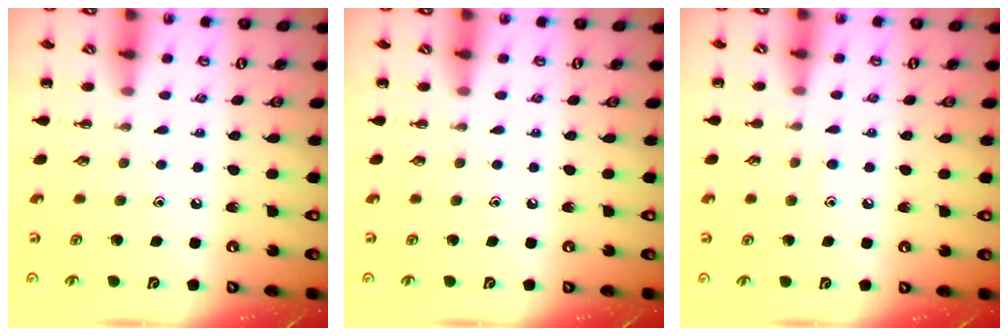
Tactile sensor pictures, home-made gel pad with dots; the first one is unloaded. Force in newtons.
{"total": 0.0}
{"total": 6.2, "press": 5.8, "slide": 2.4}